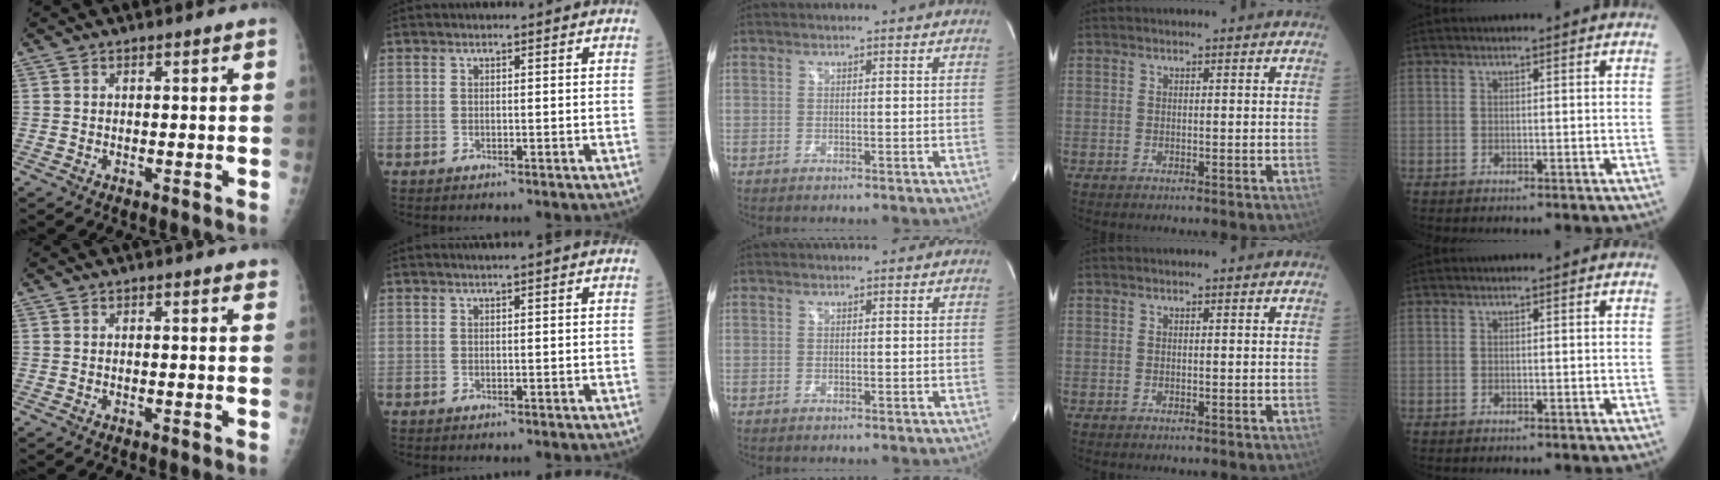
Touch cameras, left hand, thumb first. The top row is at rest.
{"thumb": {"total": 1.0, "force": [0.8, 0.3, 0.5], "torque": [-0.002, 0.000, 0.007]}, "index": {"total": 0.6, "force": [0.4, -0.2, 0.4], "torque": [-0.013, -0.002, 0.012]}}